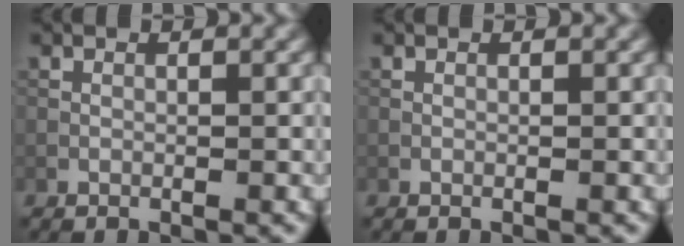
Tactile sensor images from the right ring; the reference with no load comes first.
{"total": 0.0}